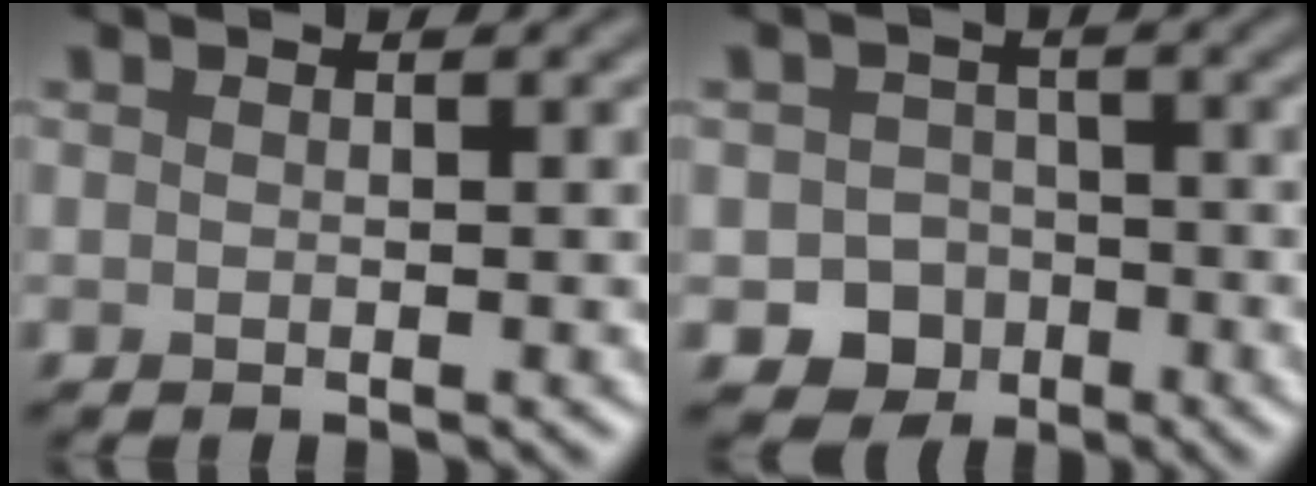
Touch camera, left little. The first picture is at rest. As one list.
[{"total": 4.2, "force": [-2.1, 3.5, 1.0], "torque": [0.008, -0.003, -0.036]}]